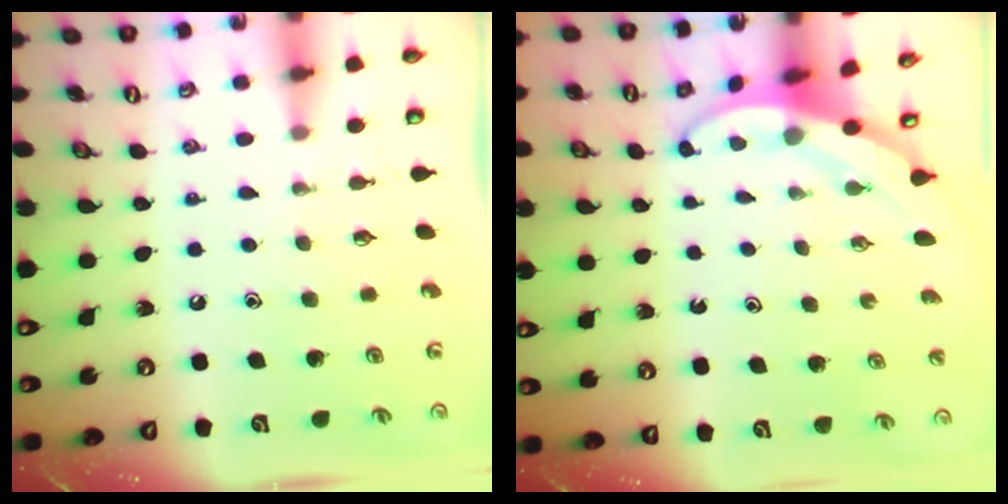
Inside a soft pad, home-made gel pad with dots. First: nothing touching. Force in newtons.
{"total": 3.4, "press": 3.4, "slide": 0.2}